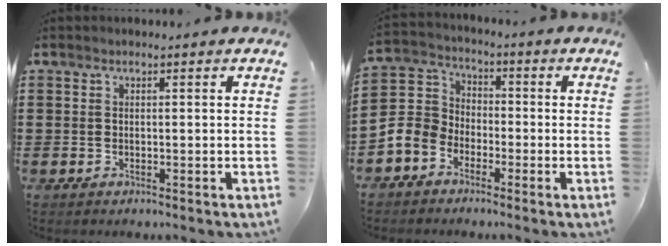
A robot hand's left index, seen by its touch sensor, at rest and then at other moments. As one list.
[{"total": 5.8, "force": [-3.2, 4.5, 1.6], "torque": [-0.072, 0.009, -0.073]}]